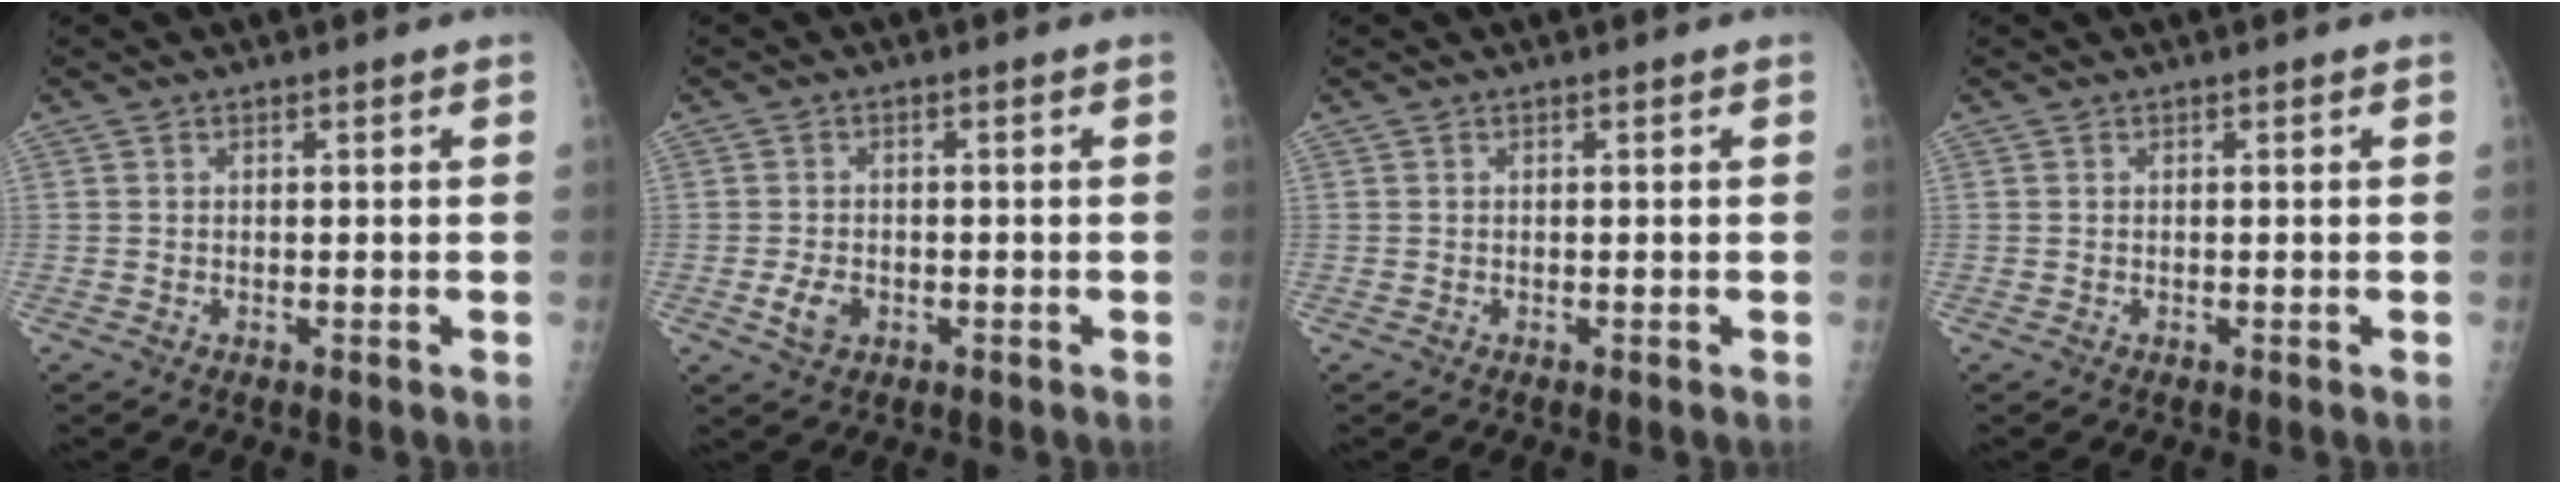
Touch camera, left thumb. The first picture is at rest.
{"total": 3.6, "force": [-1.2, 2.5, 2.2], "torque": [-0.038, 0.003, -0.018]}
{"total": 0.0}
{"total": 0.0}